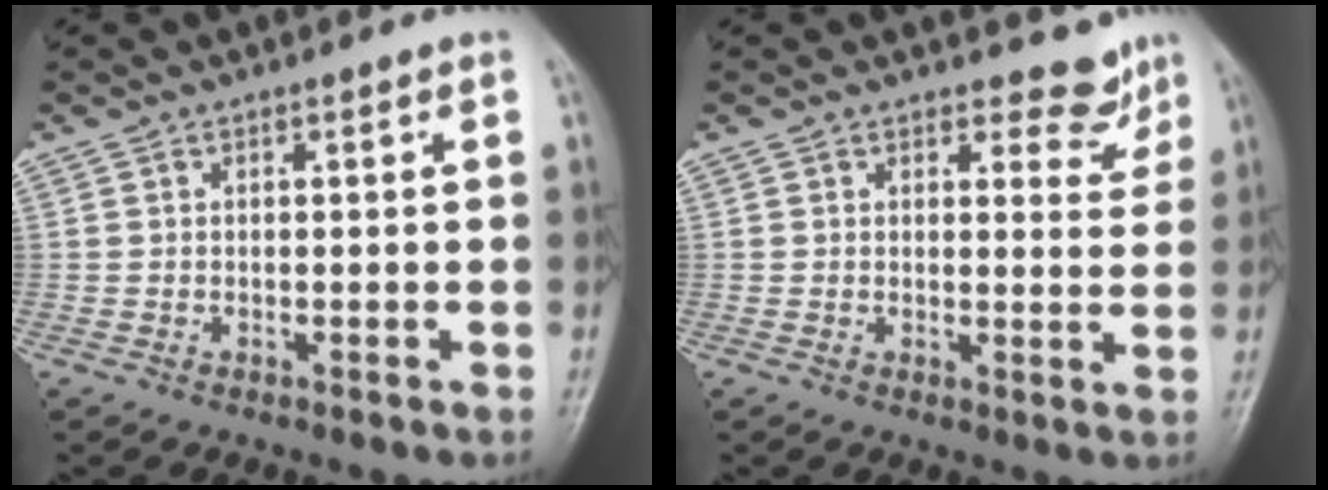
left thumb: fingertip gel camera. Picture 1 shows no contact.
{"total": 4.7, "force": [4.1, 2.2, 0.6], "torque": [0.018, -0.035, 0.042]}